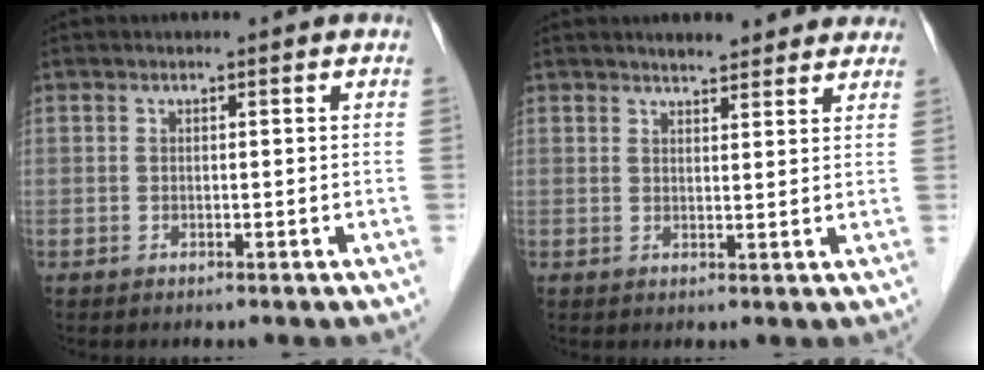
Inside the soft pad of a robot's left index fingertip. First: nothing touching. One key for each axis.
{"total": 6.1, "fx": 5.4, "fy": 1.5, "fz": 2.3, "tx": -0.027, "ty": 0.015, "tz": 0.066}